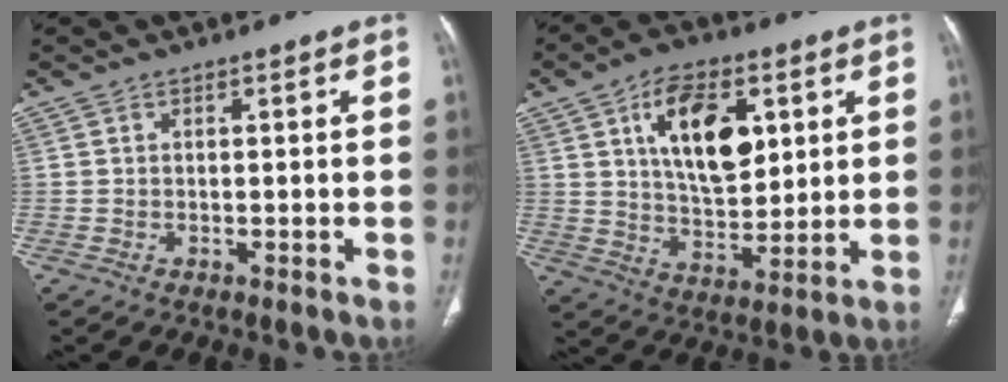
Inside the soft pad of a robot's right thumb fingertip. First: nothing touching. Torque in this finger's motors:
{"motor_torque": [0.65, 4.36, 0.08, 0.13, 0.20]}